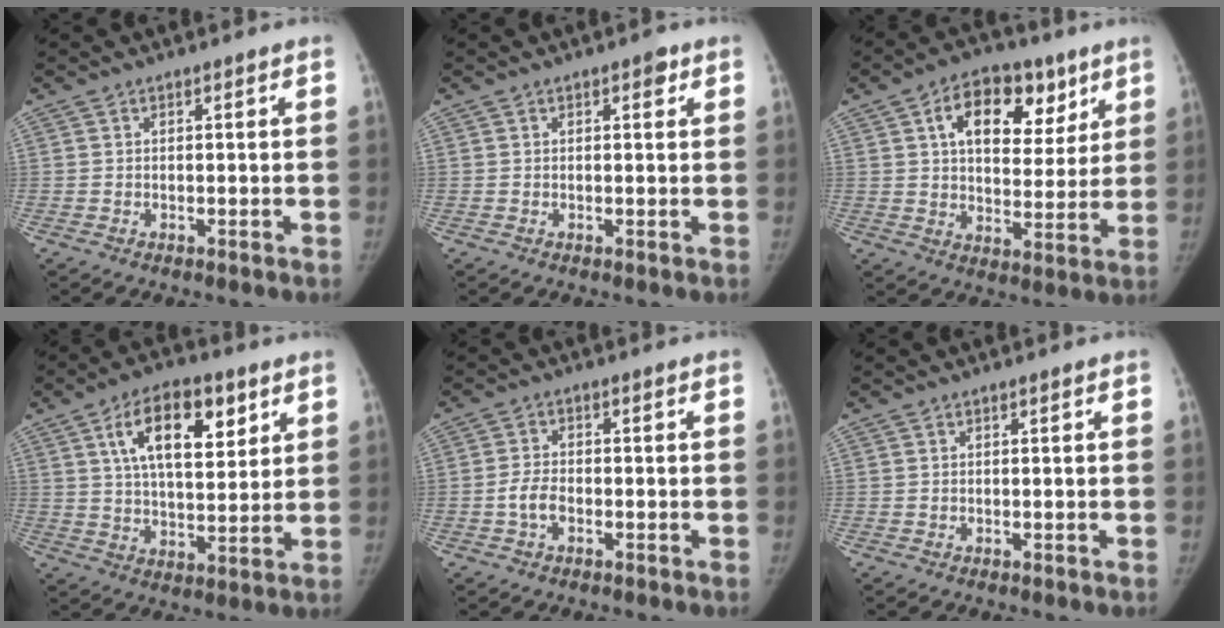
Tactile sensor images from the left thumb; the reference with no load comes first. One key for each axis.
{"total": 1.6, "fx": 0.8, "fy": 0.8, "fz": 1.1, "tx": -0.008, "ty": 0.000, "tz": 0.009}
{"total": 16.0, "fx": 7.1, "fy": 9.8, "fz": 10.5, "tx": -0.116, "ty": -0.011, "tz": 0.114}
{"total": 15.1, "fx": 6.5, "fy": 7.3, "fz": 11.5, "tx": -0.154, "ty": -0.021, "tz": 0.110}
{"total": 3.5, "fx": -1.2, "fy": 2.1, "fz": 2.5, "tx": -0.051, "ty": 0.013, "tz": -0.025}
{"total": 0.0}